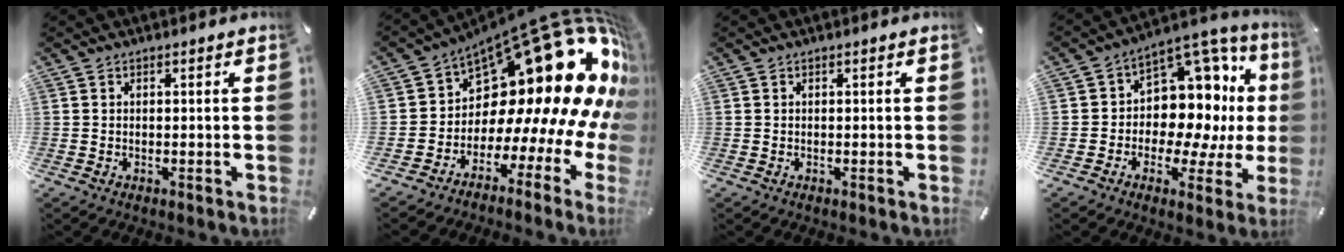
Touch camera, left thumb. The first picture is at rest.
{"total": 26.1, "force": [10.7, 12.3, 20.4], "torque": [-0.302, -0.124, 0.207]}
{"total": 0.0}
{"total": 14.5, "force": [2.8, 10.9, 9.2], "torque": [-0.109, -0.046, 0.053]}